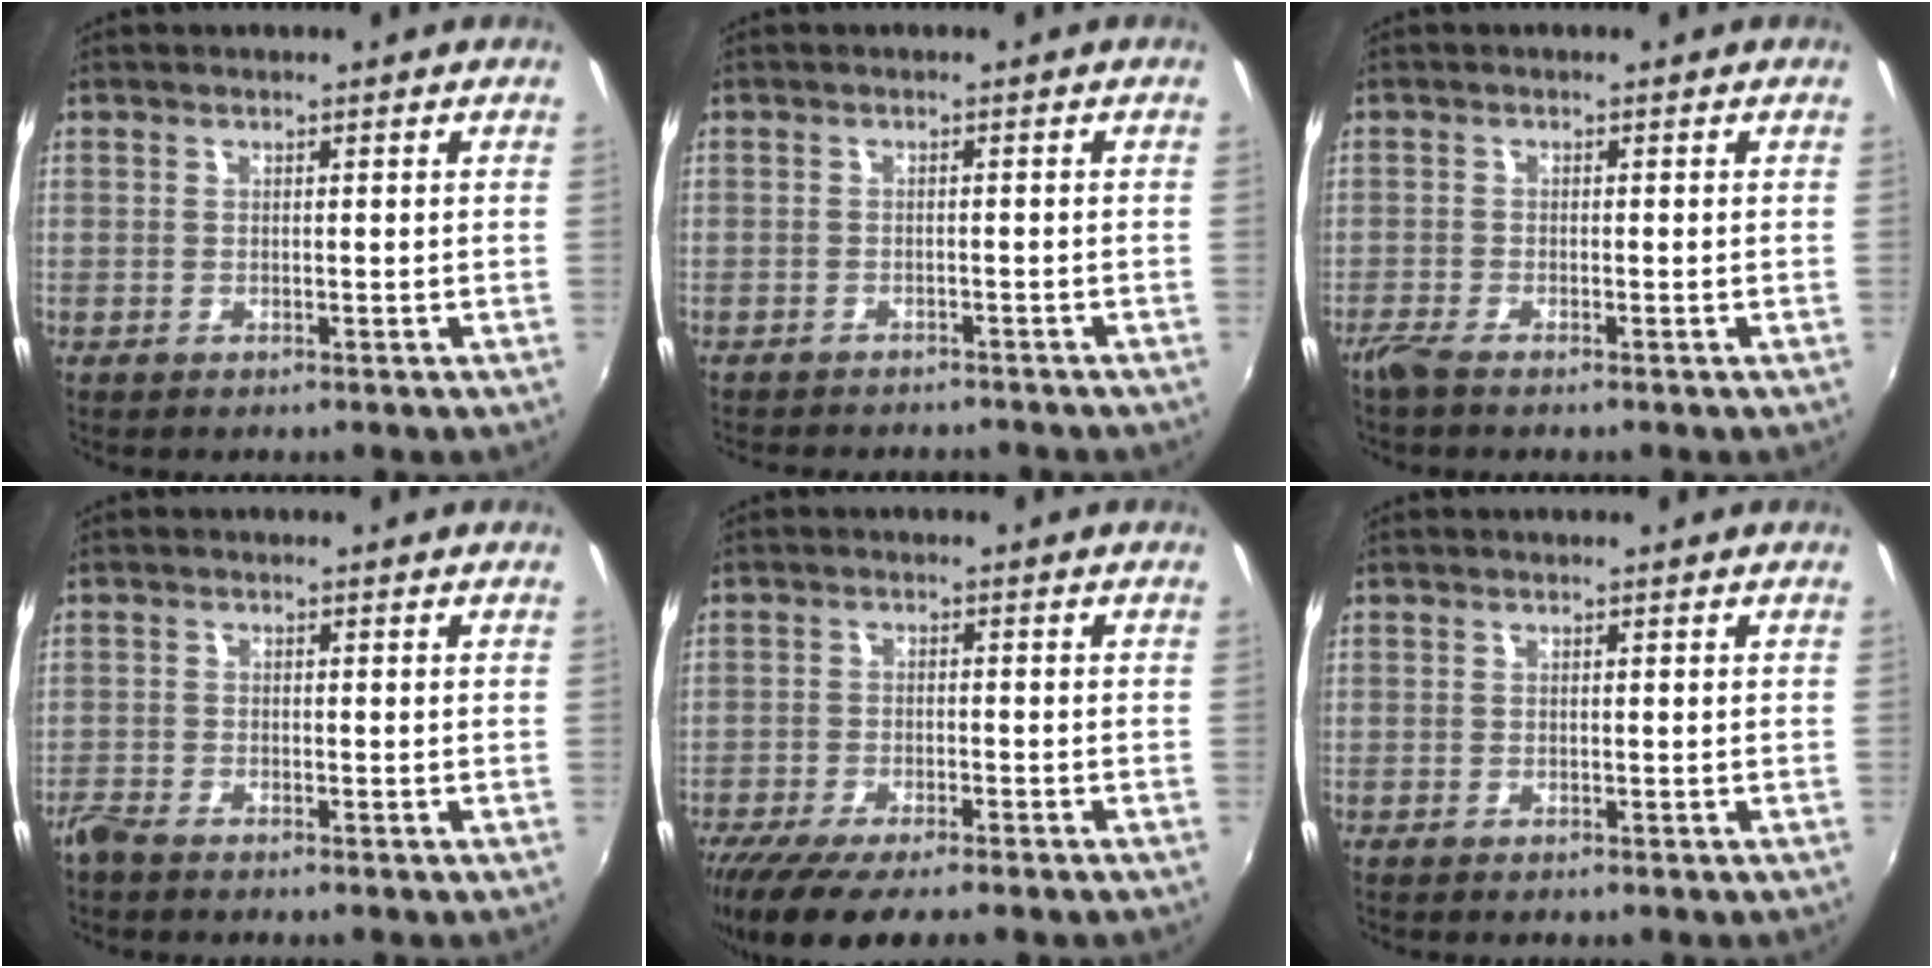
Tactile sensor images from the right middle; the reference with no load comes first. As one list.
[{"total": 5.8, "force": [-5.3, 1.5, 1.8], "torque": [-0.048, -0.014, -0.076]}, {"total": 2.3, "force": [-2.0, 0.1, 1.2], "torque": [-0.034, -0.008, -0.043]}, {"total": 2.9, "force": [-2.7, 0.6, 1.1], "torque": [-0.033, -0.012, -0.055]}, {"total": 10.6, "force": [-8.5, 1.9, 6.1], "torque": [-0.138, -0.040, -0.146]}, {"total": 0.0}]